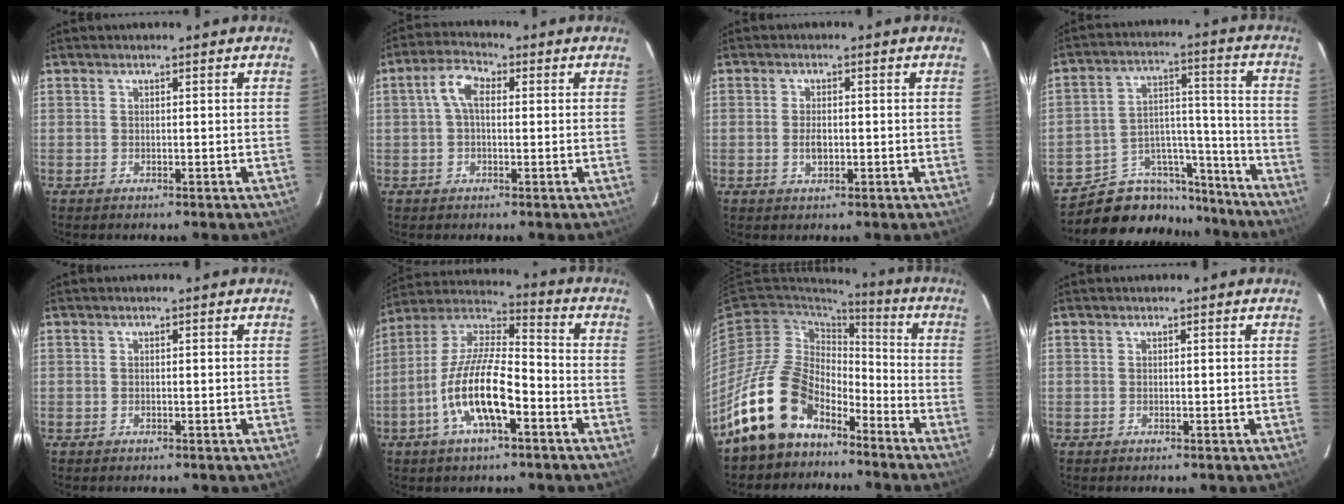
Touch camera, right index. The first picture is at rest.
{"total": 5.0, "force": [0.5, 2.8, 4.0], "torque": [-0.082, 0.020, 0.009]}
{"total": 2.6, "force": [-0.5, 1.4, 2.2], "torque": [-0.040, 0.000, -0.008]}
{"total": 15.9, "force": [-13.7, 7.7, 2.6], "torque": [-0.040, 0.071, -0.202]}
{"total": 0.0}
{"total": 14.8, "force": [-6.1, 4.6, 12.7], "torque": [-0.260, -0.005, -0.119]}
{"total": 17.2, "force": [-11.7, 10.1, 7.5], "torque": [-0.151, 0.021, -0.200]}
{"total": 0.0}